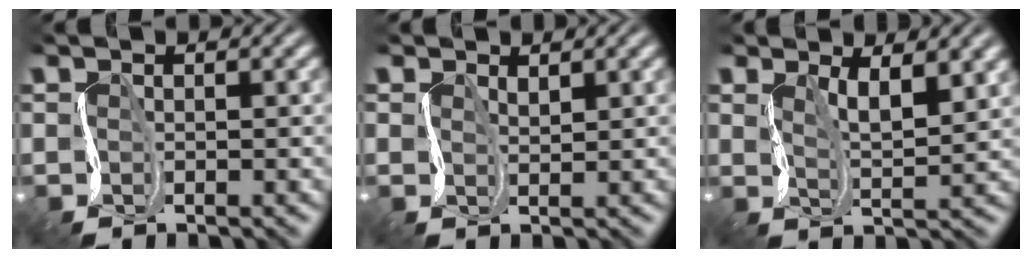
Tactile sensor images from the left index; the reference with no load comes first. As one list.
[{"total": 0.7, "force": [0.5, 0.3, 0.3], "torque": [-0.010, -0.005, 0.011]}, {"total": 3.3, "force": [1.4, 1.0, 2.9], "torque": [-0.064, -0.011, 0.022]}]